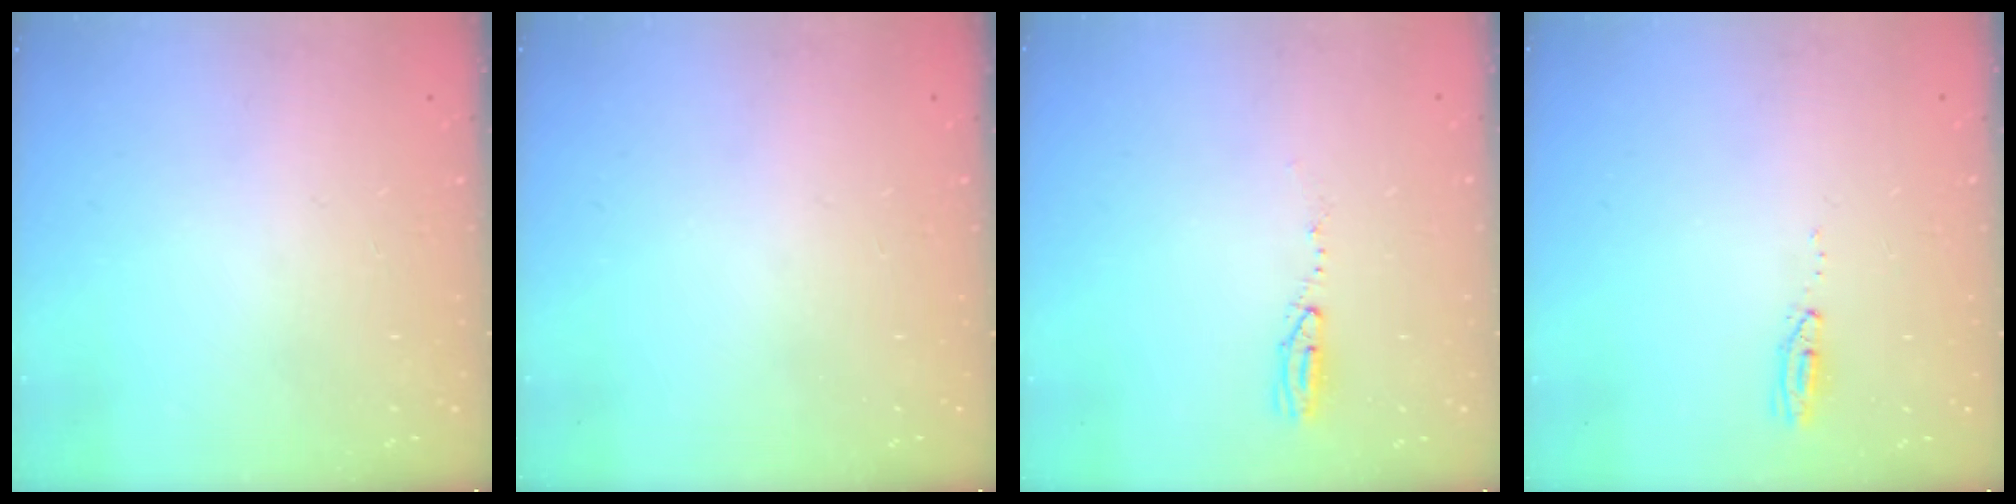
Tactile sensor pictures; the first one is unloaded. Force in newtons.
{"total": 0.0}
{"total": 3.9, "press": 3.2, "slide": 2.2}
{"total": 4.0, "press": 3.8, "slide": 1.2}